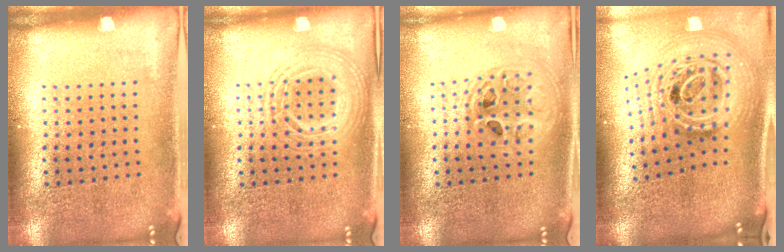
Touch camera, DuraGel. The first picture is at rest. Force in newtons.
{"total": 1.6, "press": 1.6, "slide": 0.2}
{"total": 1.7, "press": 1.5, "slide": 0.9}
{"total": 2.9, "press": 2.0, "slide": 2.2}